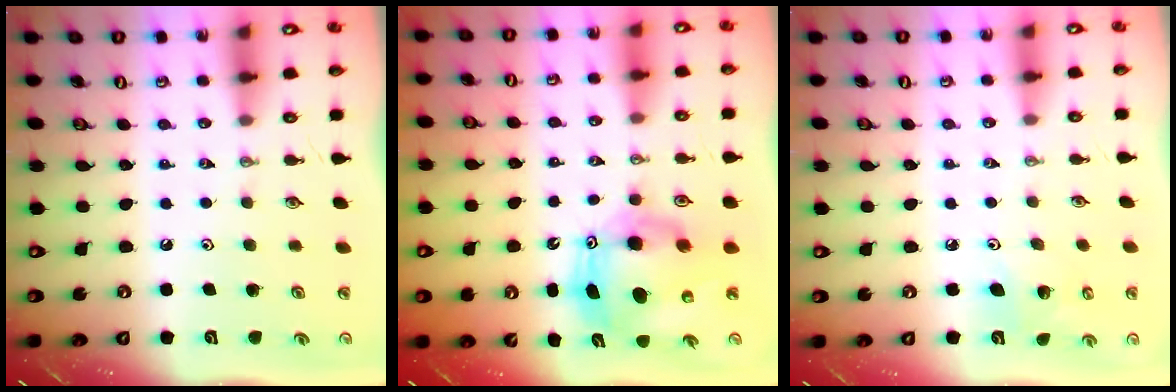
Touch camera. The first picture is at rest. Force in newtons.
{"total": 11.3, "press": 11.3, "slide": 1.1}
{"total": 6.2, "press": 6.0, "slide": 1.7}